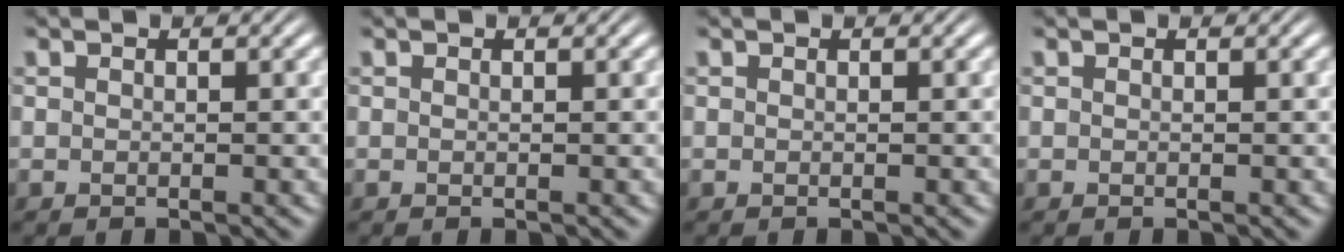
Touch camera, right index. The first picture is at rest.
{"total": 0.0}
{"total": 0.0}
{"total": 0.0}